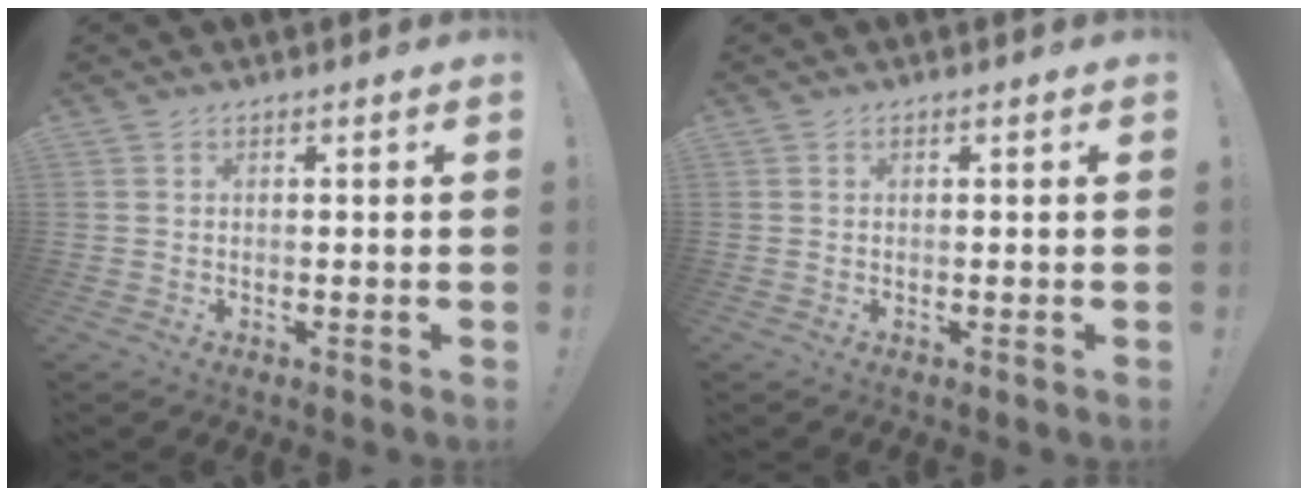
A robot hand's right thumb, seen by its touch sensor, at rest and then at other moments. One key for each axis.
{"total": 0.0}